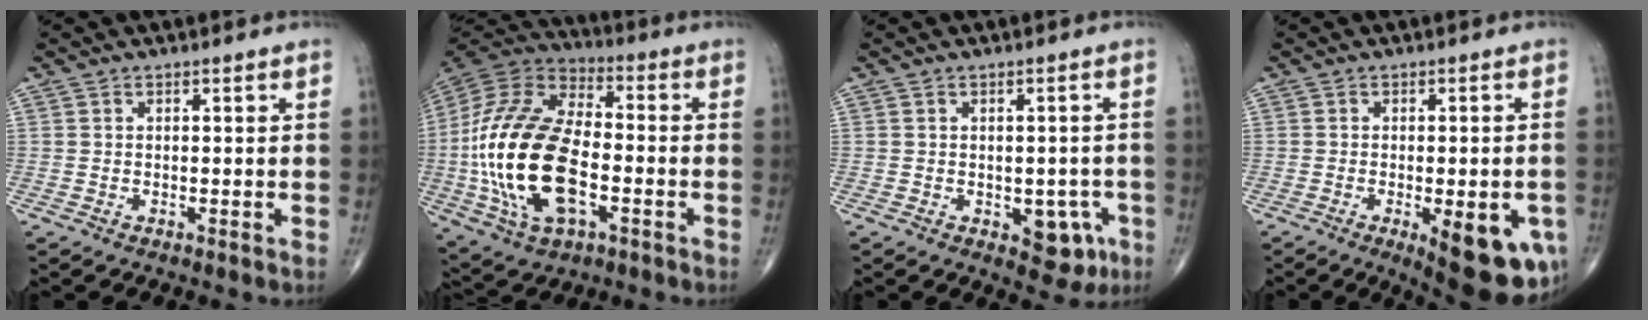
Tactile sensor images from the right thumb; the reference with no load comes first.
{"total": 25.6, "force": [-4.2, 13.5, 21.3], "torque": [-0.442, 0.009, -0.073]}
{"total": 6.2, "force": [-2.2, 3.7, 4.4], "torque": [-0.020, 0.007, -0.021]}
{"total": 14.2, "force": [-5.1, 5.0, 12.2], "torque": [-0.115, -0.001, -0.049]}